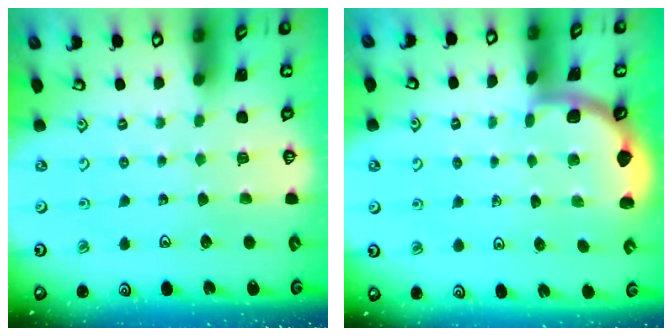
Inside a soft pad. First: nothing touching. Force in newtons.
{"total": 1.8, "press": 1.7, "slide": 0.0}